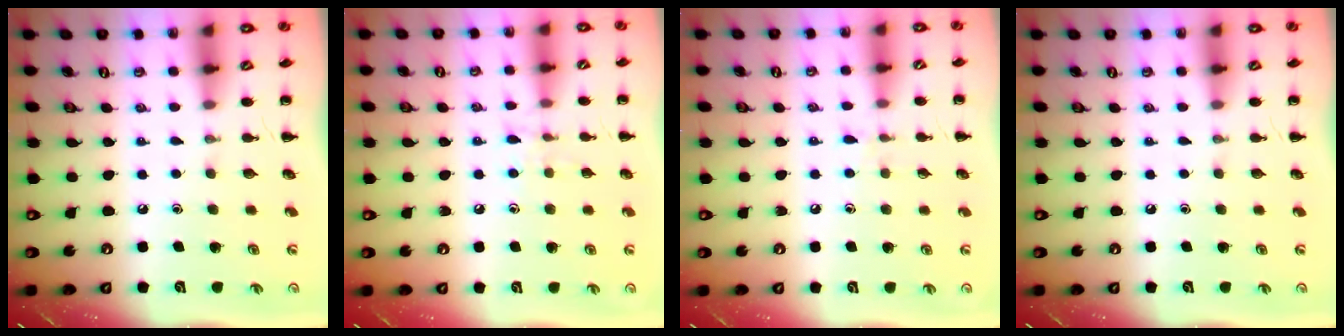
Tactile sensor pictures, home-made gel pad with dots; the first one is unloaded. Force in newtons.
{"total": 6.8, "press": 6.5, "slide": 1.8}
{"total": 4.8, "press": 4.4, "slide": 1.9}
{"total": 0.0}